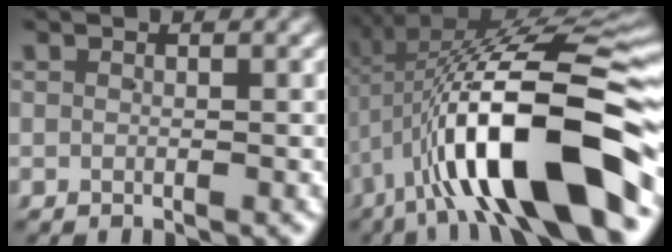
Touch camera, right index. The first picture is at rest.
{"total": 15.8, "force": [-2.9, 6.4, 14.2], "torque": [-0.234, -0.014, -0.026]}